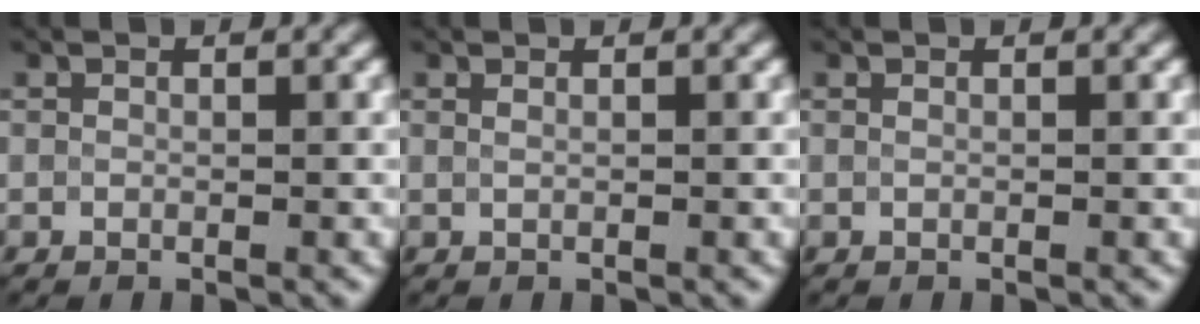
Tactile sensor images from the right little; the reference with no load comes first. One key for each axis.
{"total": 0.8, "fx": 0.5, "fy": 0.5, "fz": 0.5, "tx": -0.004, "ty": -0.004, "tz": 0.003}
{"total": 0.0}